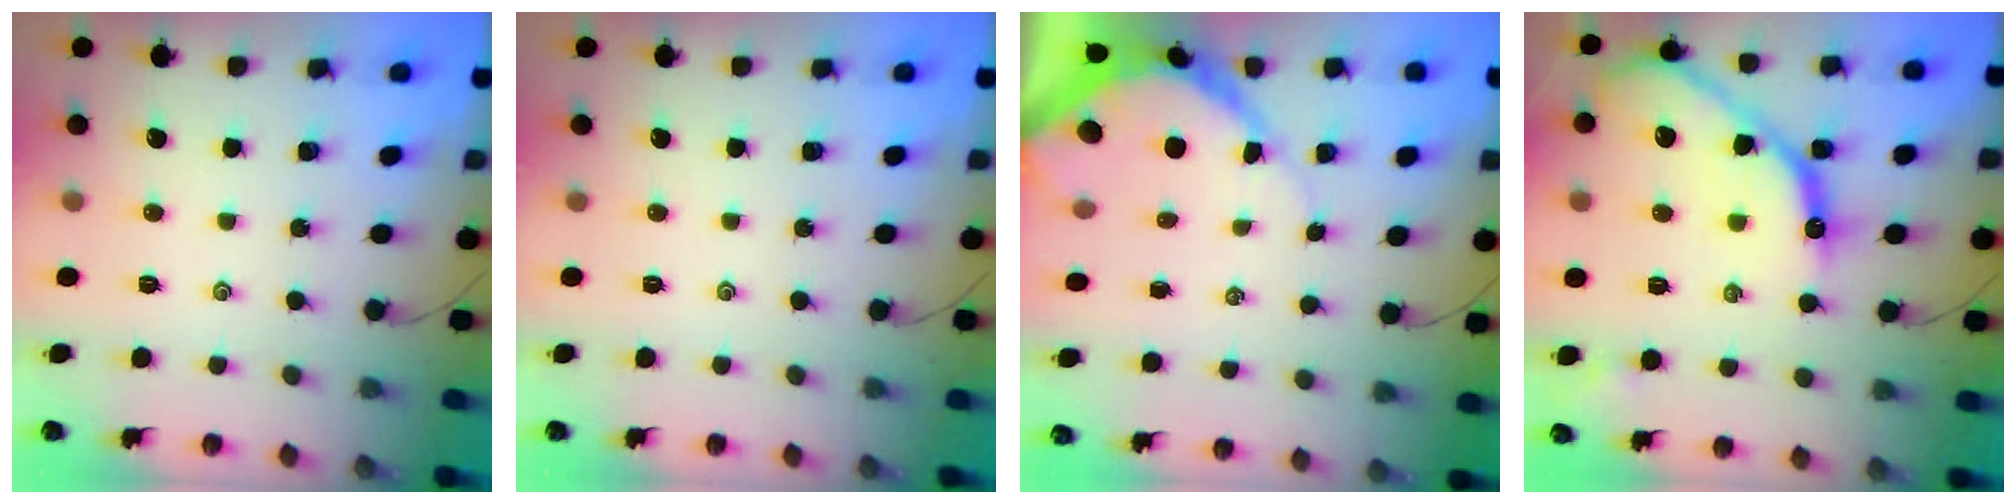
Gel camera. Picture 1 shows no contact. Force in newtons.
{"total": 0.0}
{"total": 8.5, "press": 8.5, "slide": 0.9}
{"total": 15.1, "press": 15.0, "slide": 1.6}